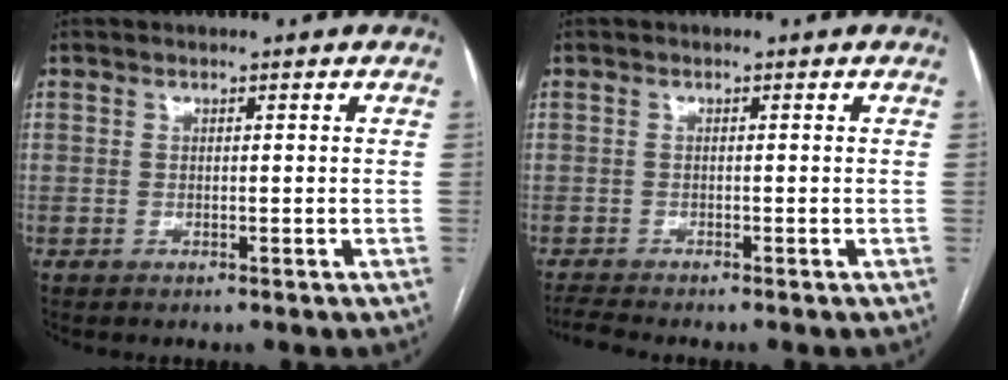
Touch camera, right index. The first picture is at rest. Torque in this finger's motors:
{"motor_torque": [-1.55, -0.59, -1.05, -0.21]}